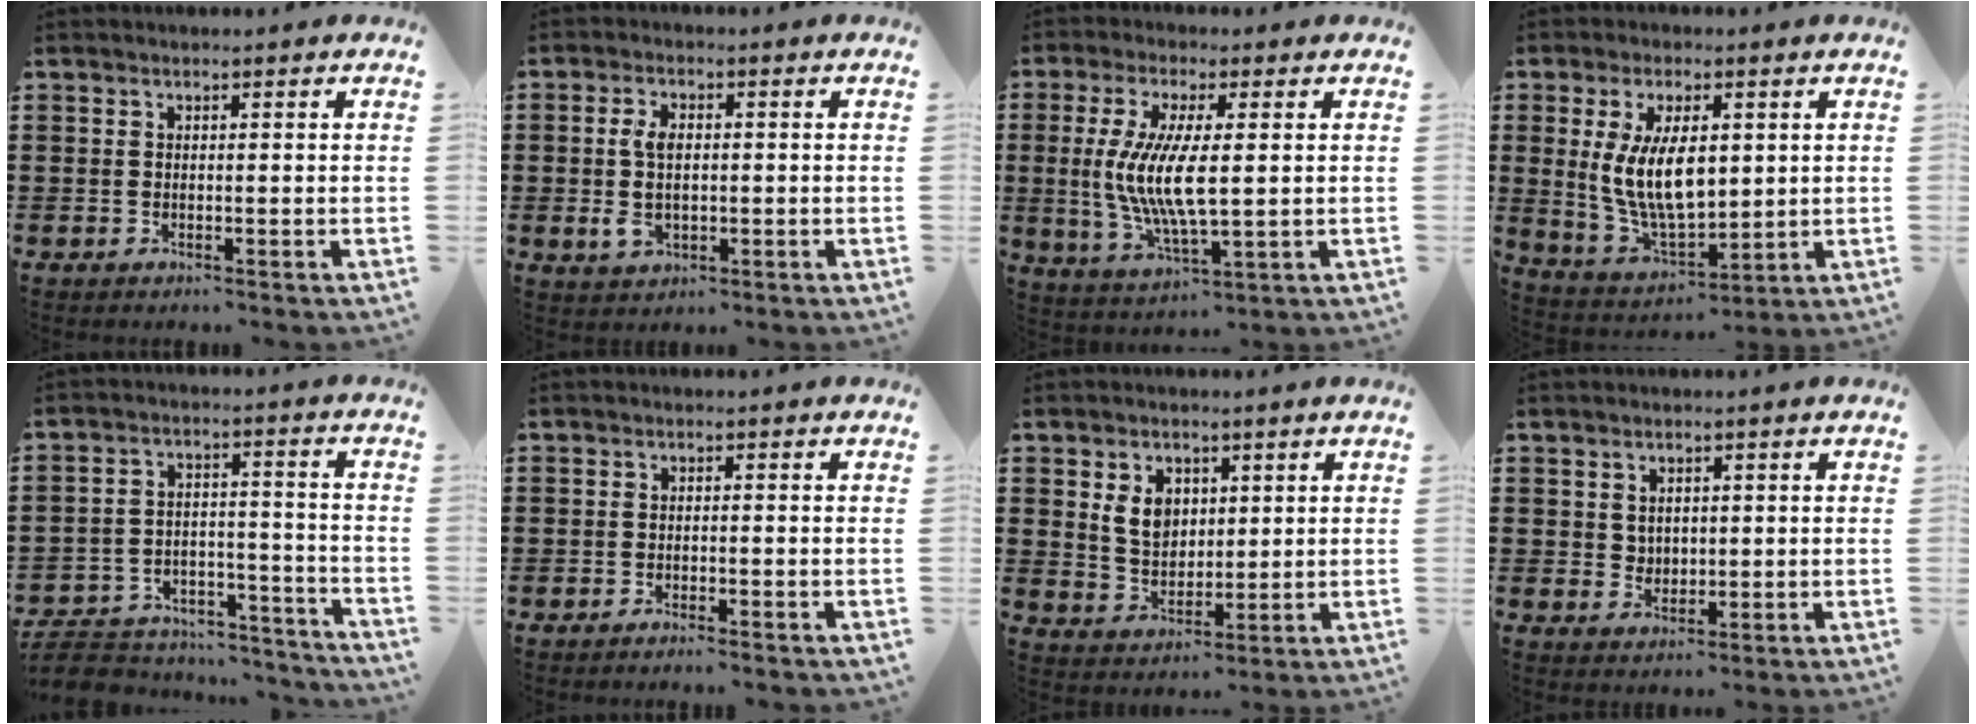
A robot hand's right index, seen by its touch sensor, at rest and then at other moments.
{"total": 5.0, "force": [-0.3, 2.9, 4.1], "torque": [-0.093, 0.003, -0.010]}
{"total": 9.2, "force": [0.5, 2.7, 8.7], "torque": [-0.191, -0.009, 0.003]}
{"total": 10.5, "force": [1.6, 5.1, 9.0], "torque": [-0.185, 0.000, 0.026]}
{"total": 6.6, "force": [-6.3, 1.5, 1.3], "torque": [-0.038, 0.010, -0.128]}
{"total": 1.0, "force": [-0.9, -0.1, 0.3], "torque": [-0.008, -0.002, -0.018]}
{"total": 5.5, "force": [1.7, 4.2, 3.2], "torque": [-0.072, 0.009, 0.029]}
{"total": 2.1, "force": [1.1, 1.7, 0.5], "torque": [-0.015, 0.007, 0.021]}